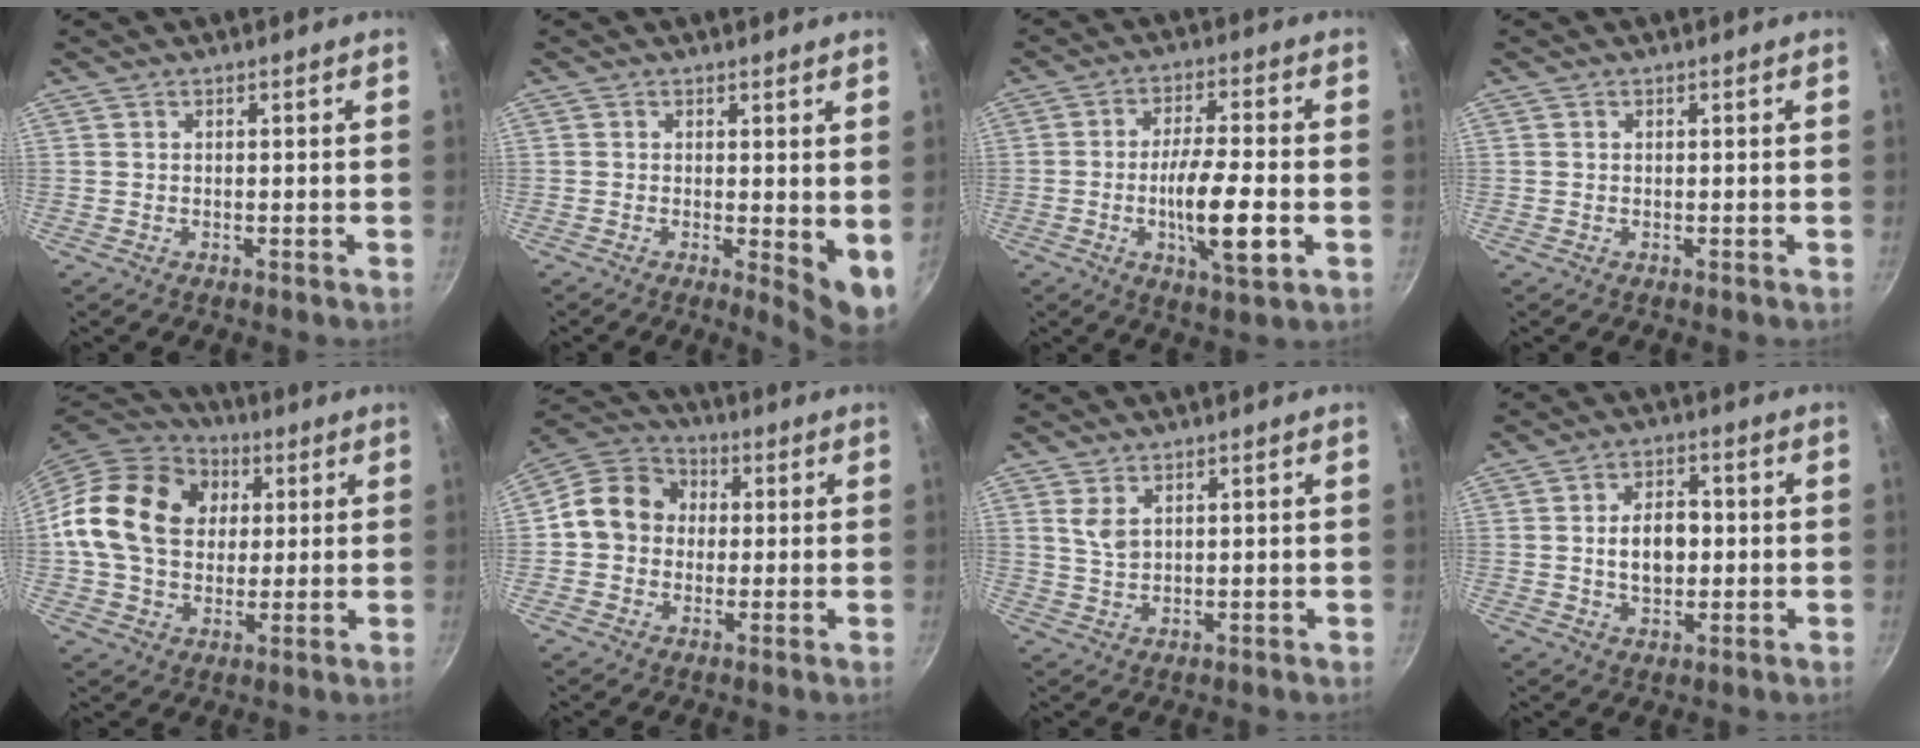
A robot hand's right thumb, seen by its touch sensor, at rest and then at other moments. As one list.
[{"total": 5.8, "force": [0.1, 2.0, 5.5], "torque": [-0.068, -0.013, 0.003]}, {"total": 12.0, "force": [-2.9, 2.8, 11.3], "torque": [-0.197, 0.010, -0.052]}, {"total": 0.0}, {"total": 20.2, "force": [3.9, 15.5, 12.4], "torque": [-0.198, 0.016, 0.062]}, {"total": 11.5, "force": [0.6, 10.0, 5.5], "torque": [-0.065, 0.027, -0.011]}, {"total": 3.4, "force": [1.7, 1.8, 2.3], "torque": [-0.042, -0.012, 0.036]}, {"total": 8.0, "force": [0.2, 5.1, 6.1], "torque": [-0.080, 0.006, 0.002]}]